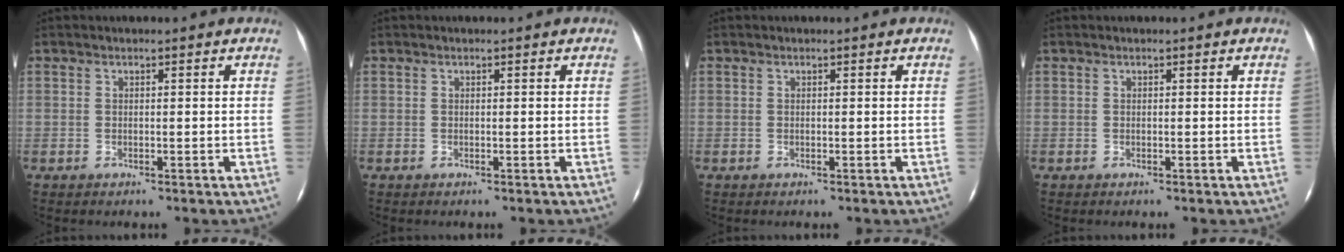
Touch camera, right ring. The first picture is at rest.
{"total": 0.0}
{"total": 0.0}
{"total": 0.0}